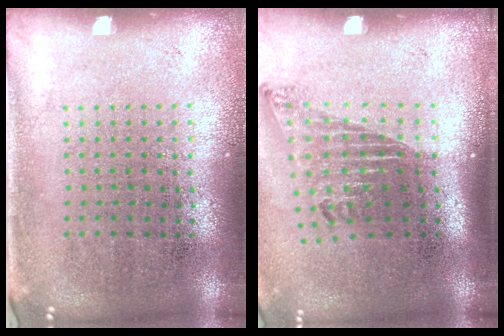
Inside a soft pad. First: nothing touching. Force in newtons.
{"total": 1.7, "press": 1.1, "slide": 1.3}